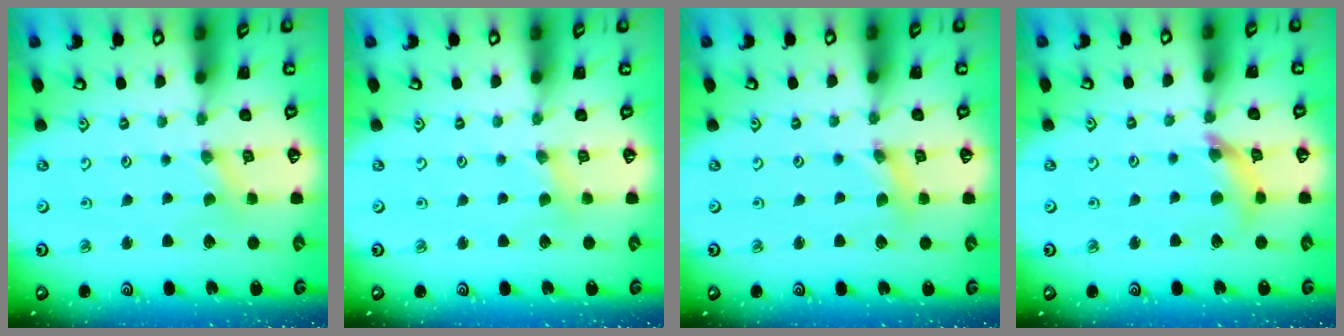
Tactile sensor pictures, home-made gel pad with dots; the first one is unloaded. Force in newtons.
{"total": 2.1, "press": 2.0, "slide": 0.3}
{"total": 2.7, "press": 2.7, "slide": 0.3}
{"total": 8.9, "press": 8.8, "slide": 0.9}